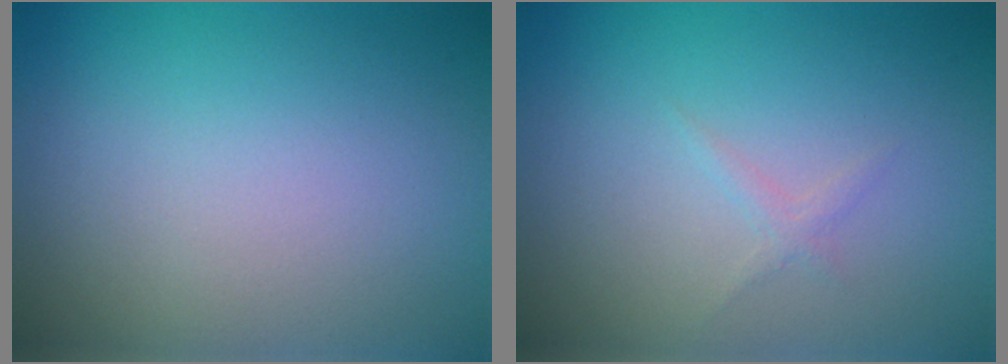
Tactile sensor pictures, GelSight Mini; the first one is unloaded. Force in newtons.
{"total": 0.8, "press": 0.8, "slide": 0.1}